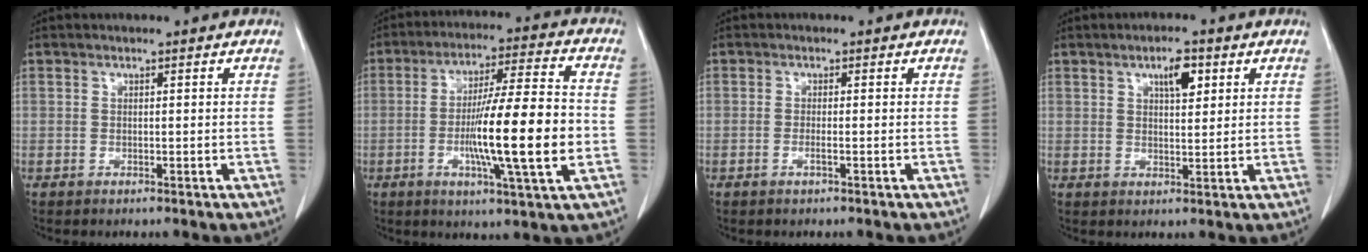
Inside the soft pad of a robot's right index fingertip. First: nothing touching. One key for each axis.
{"total": 15.7, "fx": -2.8, "fy": 0.4, "fz": 15.5, "tx": -0.258, "ty": -0.006, "tz": -0.052}
{"total": 1.1, "fx": -0.5, "fy": 0.0, "fz": 1.0, "tx": -0.021, "ty": -0.001, "tz": -0.008}
{"total": 4.5, "fx": 2.2, "fy": 1.5, "fz": 3.6, "tx": -0.058, "ty": 0.001, "tz": 0.038}